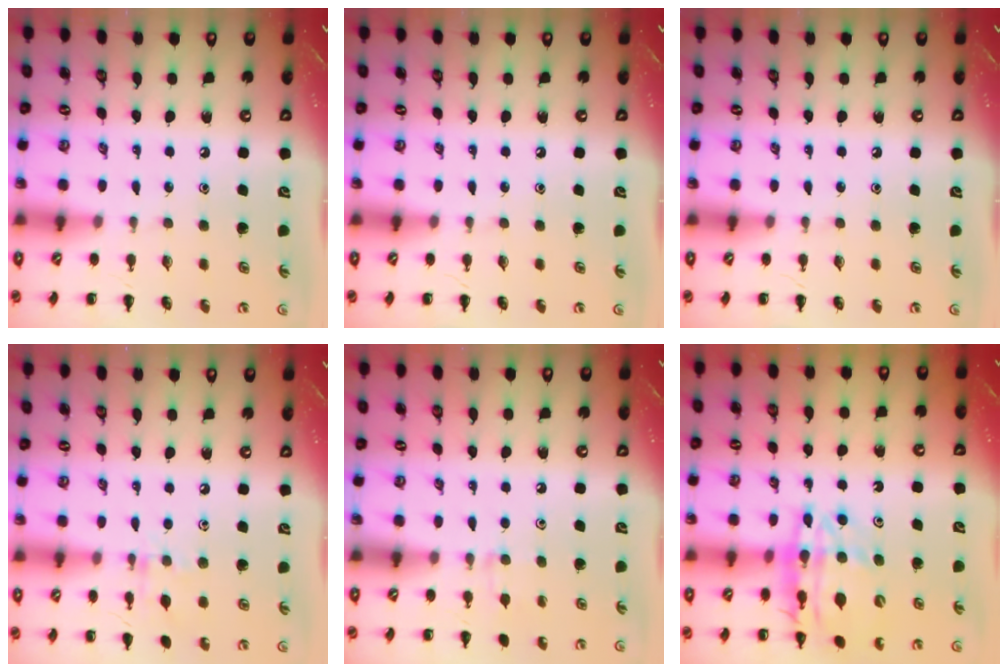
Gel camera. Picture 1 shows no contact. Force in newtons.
{"total": 0.0}
{"total": 0.0}
{"total": 7.6, "press": 7.5, "slide": 1.4}
{"total": 6.7, "press": 6.4, "slide": 1.8}
{"total": 16.8, "press": 16.4, "slide": 4.1}